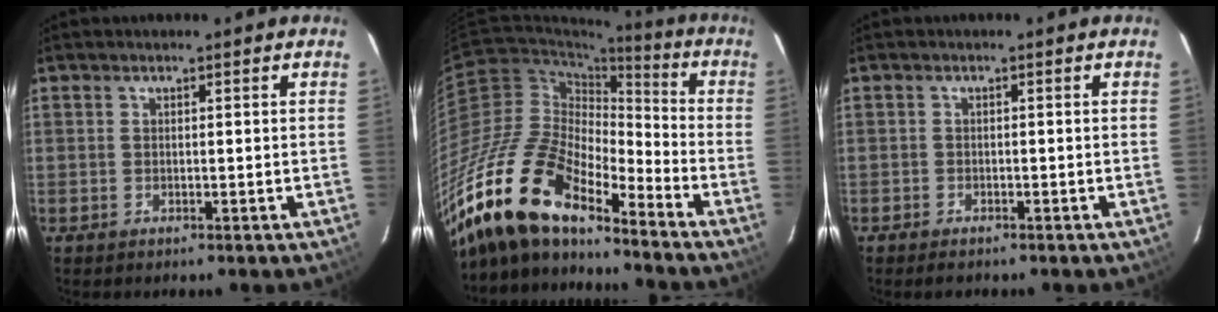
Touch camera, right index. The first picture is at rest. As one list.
[{"total": 24.8, "force": [-19.5, 7.4, 13.4], "torque": [-0.265, -0.036, -0.372]}, {"total": 1.9, "force": [-1.6, 0.9, 0.6], "torque": [-0.022, -0.001, -0.029]}]